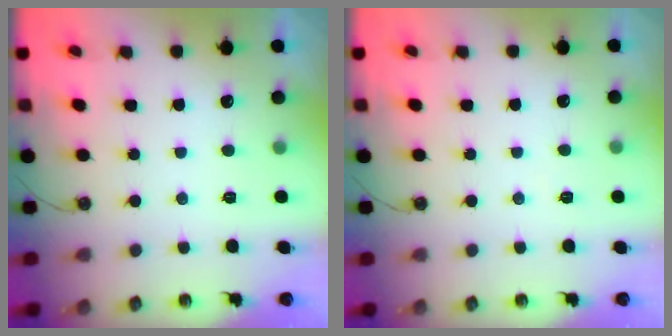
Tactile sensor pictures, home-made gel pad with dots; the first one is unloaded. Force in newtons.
{"total": 2.6, "press": 2.5, "slide": 0.5}